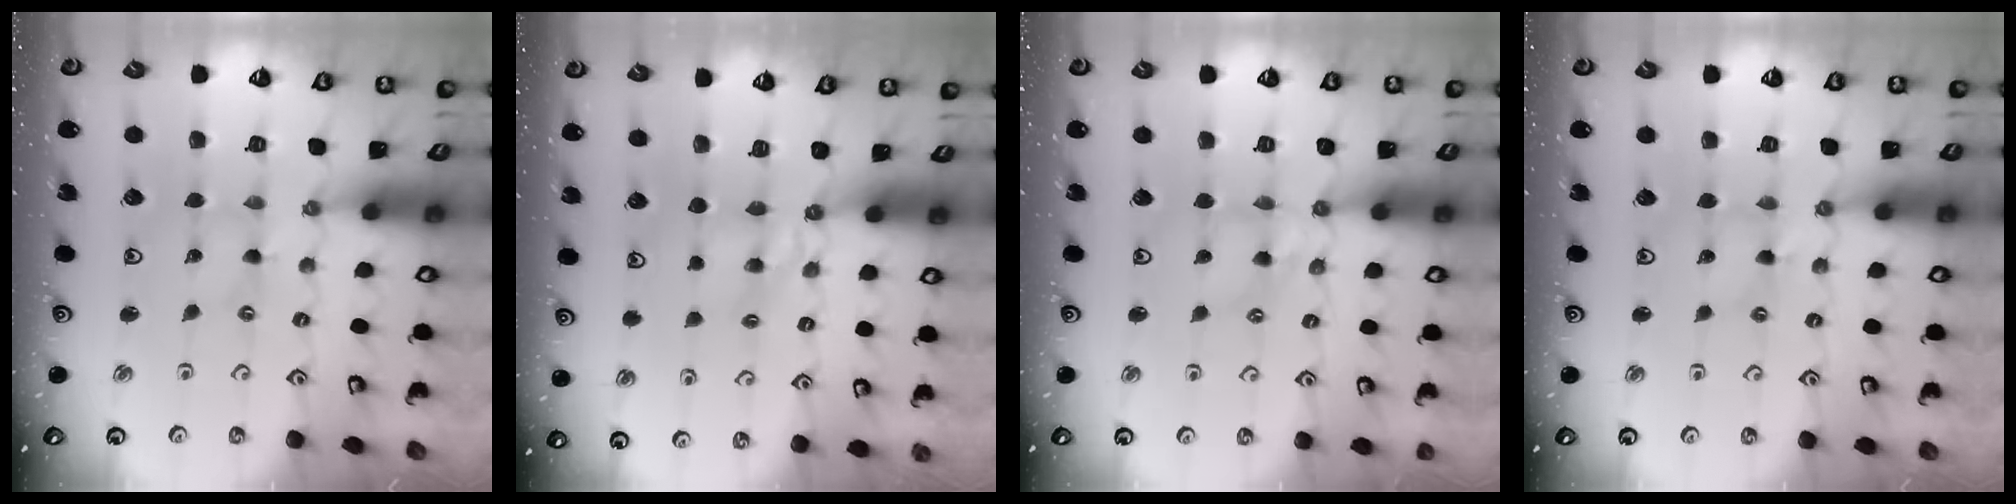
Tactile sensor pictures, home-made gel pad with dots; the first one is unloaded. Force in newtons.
{"total": 4.6, "press": 4.6, "slide": 0.6}
{"total": 5.0, "press": 4.9, "slide": 0.5}
{"total": 1.1, "press": 1.1, "slide": 0.1}